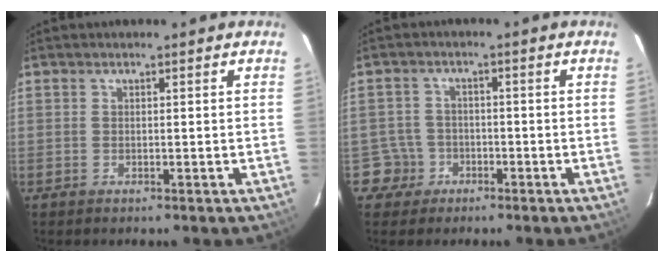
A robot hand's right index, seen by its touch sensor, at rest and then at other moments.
{"total": 4.2, "force": [-2.0, 3.7, -0.3], "torque": [0.002, 0.020, -0.036]}